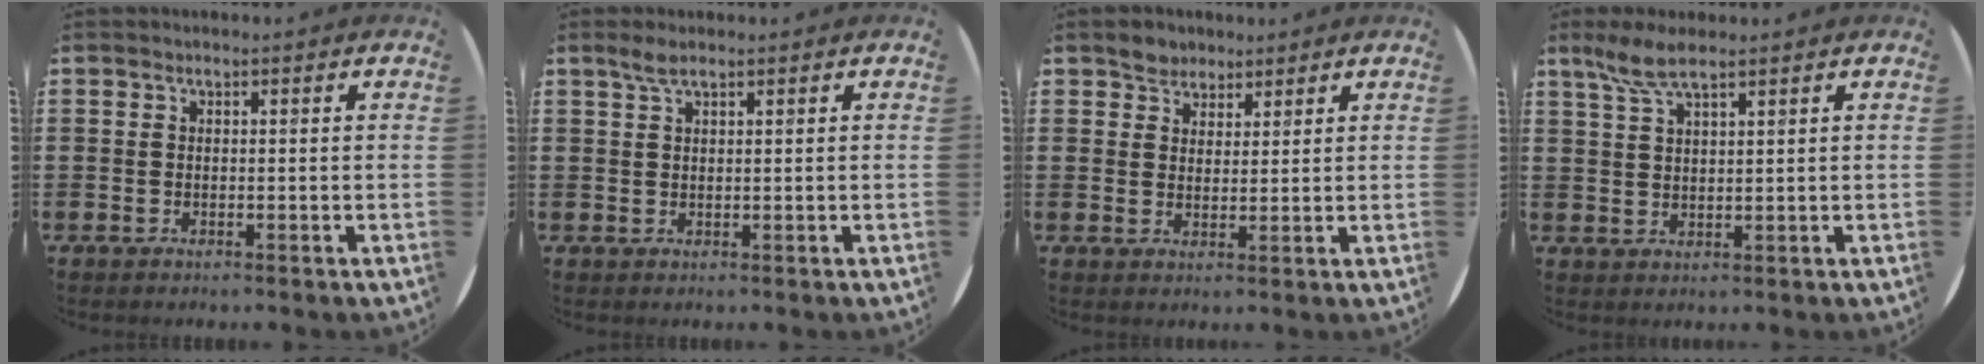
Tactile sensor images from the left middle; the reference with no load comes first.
{"total": 1.9, "force": [1.4, 0.3, 1.2], "torque": [-0.025, 0.004, 0.024]}
{"total": 2.9, "force": [2.4, 1.6, -0.3], "torque": [0.007, 0.003, 0.047]}
{"total": 4.7, "force": [3.5, 1.0, 3.0], "torque": [-0.067, 0.002, 0.063]}